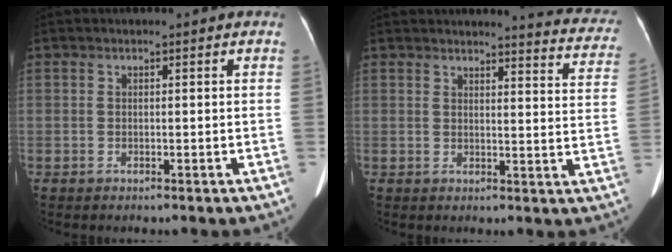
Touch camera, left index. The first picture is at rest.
{"total": 11.5, "force": [11.1, 1.4, 2.6], "torque": [-0.001, -0.063, 0.093]}